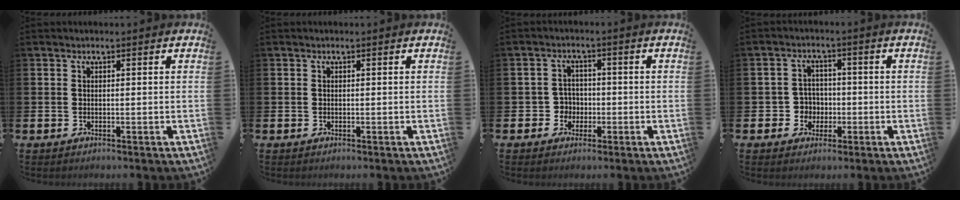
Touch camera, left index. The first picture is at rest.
{"total": 0.0}
{"total": 3.1, "force": [-1.1, 2.9, 0.5], "torque": [-0.016, 0.004, -0.029]}
{"total": 3.8, "force": [-0.8, 3.7, 0.6], "torque": [-0.020, 0.003, -0.022]}